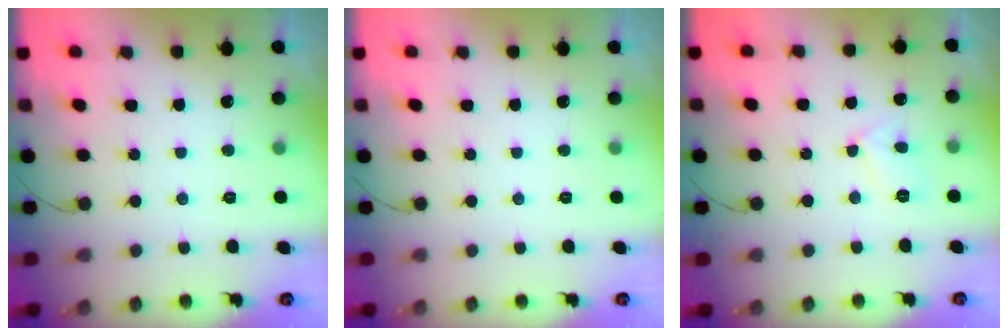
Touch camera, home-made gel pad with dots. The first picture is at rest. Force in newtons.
{"total": 0.0}
{"total": 5.6, "press": 5.5, "slide": 0.6}